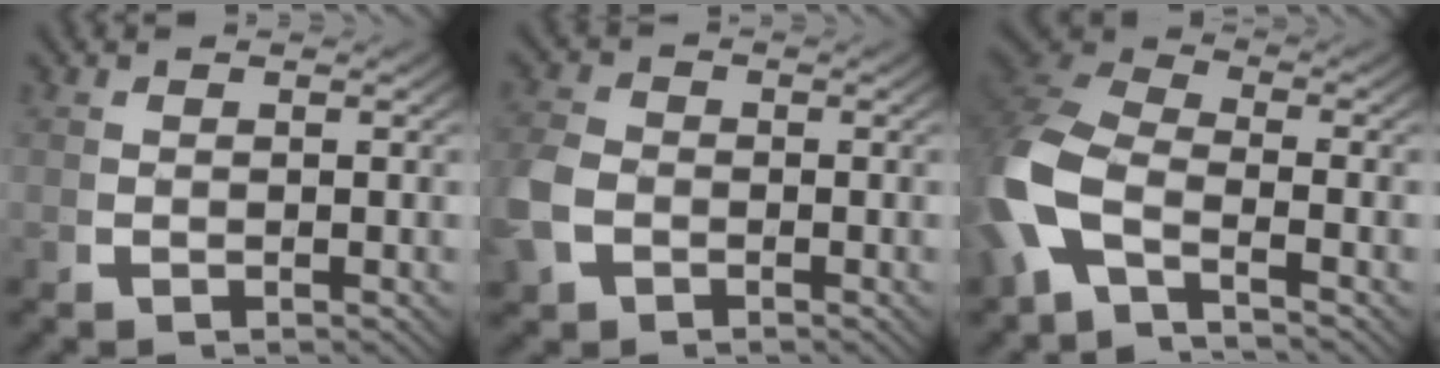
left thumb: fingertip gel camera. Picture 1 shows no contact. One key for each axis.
{"total": 4.6, "fx": -1.4, "fy": 3.8, "fz": 2.2, "tx": -0.076, "ty": -0.020, "tz": -0.020}
{"total": 9.7, "fx": -1.0, "fy": 7.0, "fz": 6.6, "tx": -0.168, "ty": -0.013, "tz": -0.022}